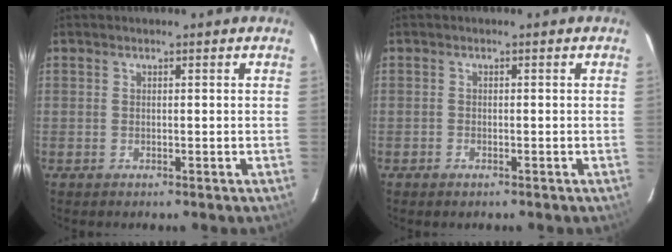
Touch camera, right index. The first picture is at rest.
{"total": 0.9, "force": [-0.7, 0.5, 0.2], "torque": [-0.006, -0.001, -0.013]}